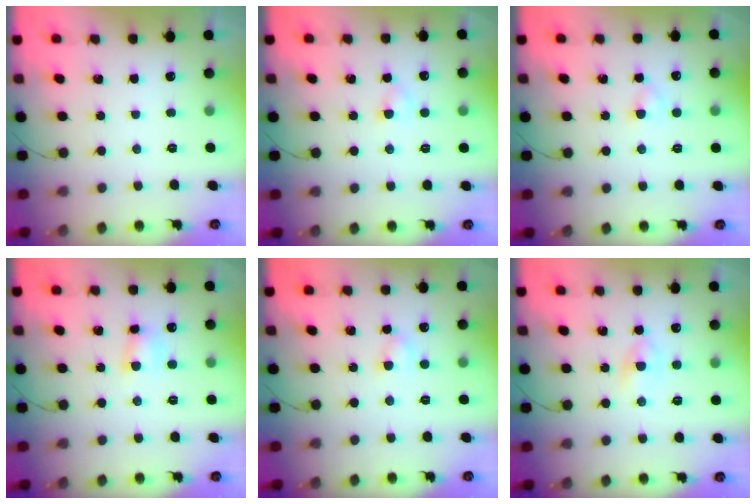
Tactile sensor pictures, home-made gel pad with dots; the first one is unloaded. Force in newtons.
{"total": 2.6, "press": 2.3, "slide": 1.2}
{"total": 2.6, "press": 2.3, "slide": 1.2}
{"total": 5.0, "press": 4.9, "slide": 1.0}
{"total": 3.3, "press": 3.0, "slide": 1.2}
{"total": 3.0, "press": 2.9, "slide": 1.0}